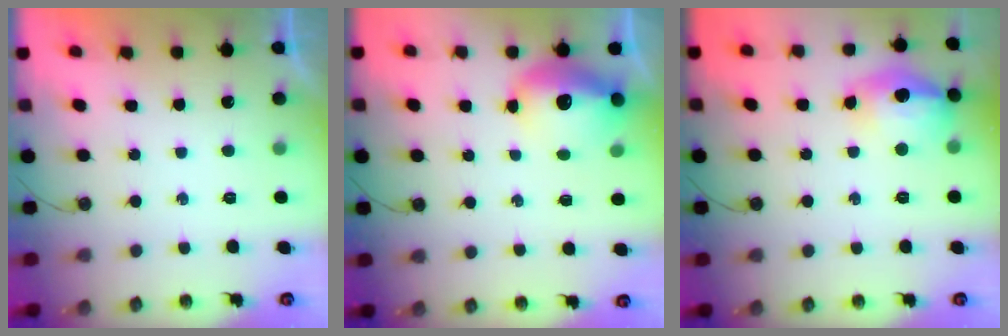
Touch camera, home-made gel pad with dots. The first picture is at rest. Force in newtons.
{"total": 13.4, "press": 13.3, "slide": 1.2}
{"total": 16.2, "press": 16.1, "slide": 1.4}